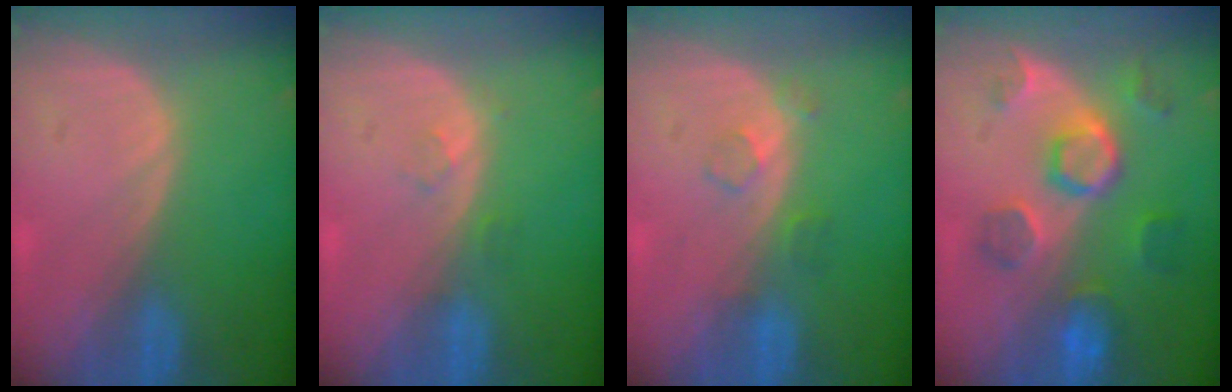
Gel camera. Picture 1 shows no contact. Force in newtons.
{"total": 1.4, "press": 1.4, "slide": 0.1}
{"total": 2.5, "press": 2.5, "slide": 0.3}
{"total": 8.4, "press": 8.1, "slide": 2.4}